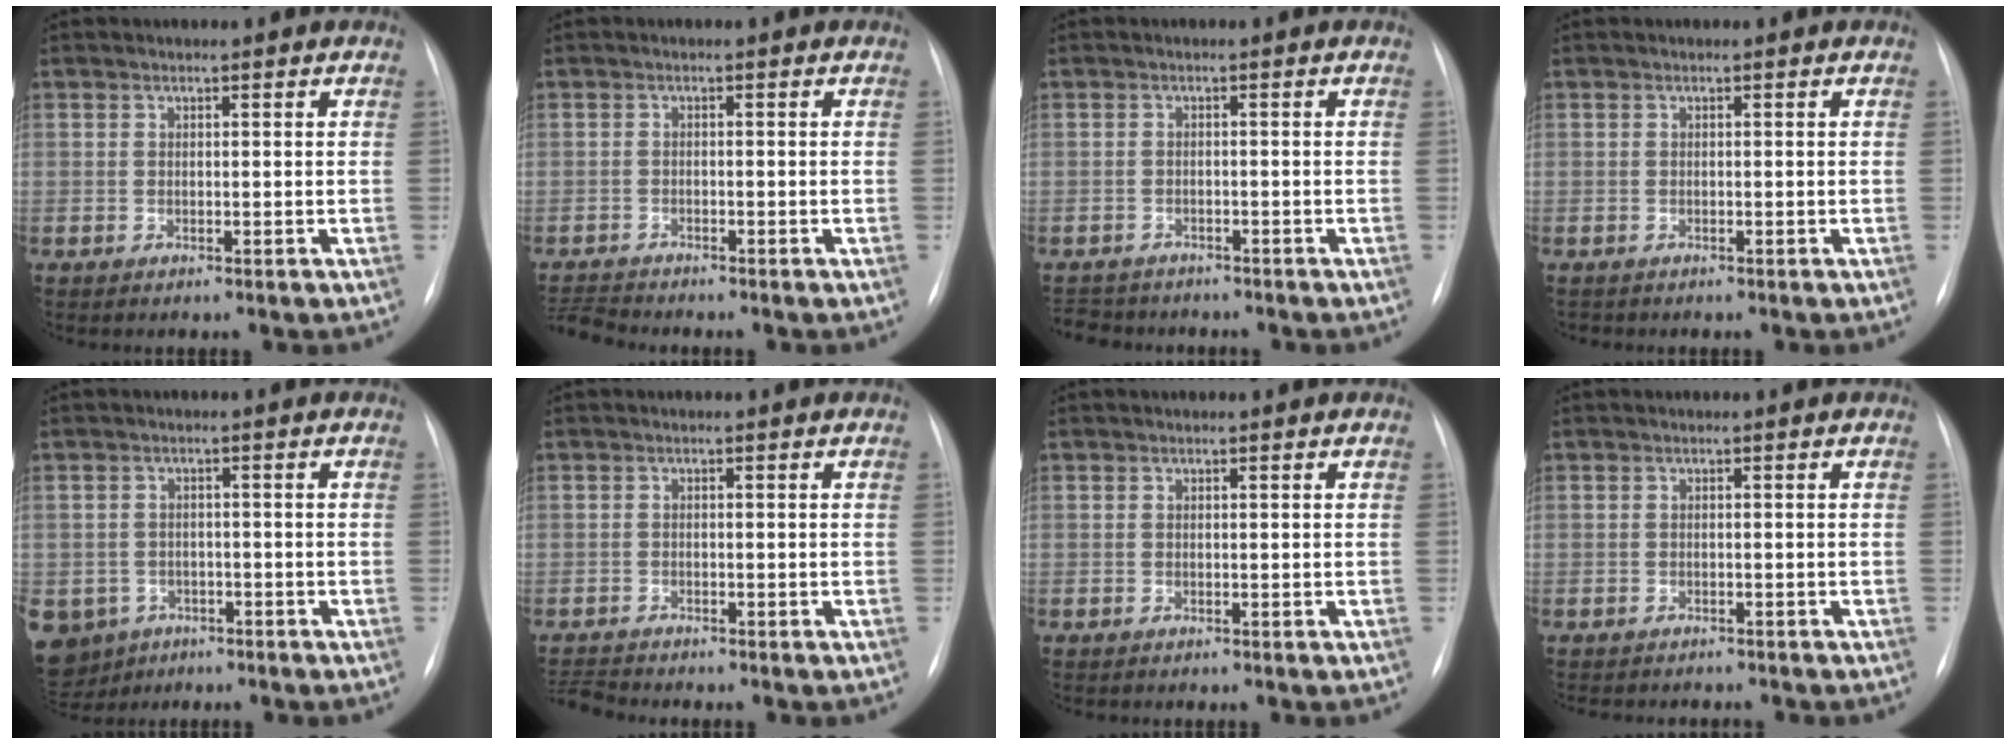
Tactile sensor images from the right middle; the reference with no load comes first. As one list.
[{"total": 3.0, "force": [-3.0, -0.5, -0.1], "torque": [-0.001, -0.022, -0.052]}, {"total": 5.7, "force": [-5.2, 2.1, 0.7], "torque": [-0.013, -0.007, -0.077]}, {"total": 0.6, "force": [-0.6, 0.2, 0.0], "torque": [-0.006, -0.001, -0.008]}, {"total": 9.6, "force": [-5.2, 7.9, 1.8], "torque": [-0.061, 0.004, -0.068]}, {"total": 2.5, "force": [-2.4, -0.6, -0.1], "torque": [-0.003, -0.021, -0.041]}, {"total": 0.0}, {"total": 6.0, "force": [-5.5, 1.5, 2.0], "torque": [-0.021, 0.000, -0.067]}]